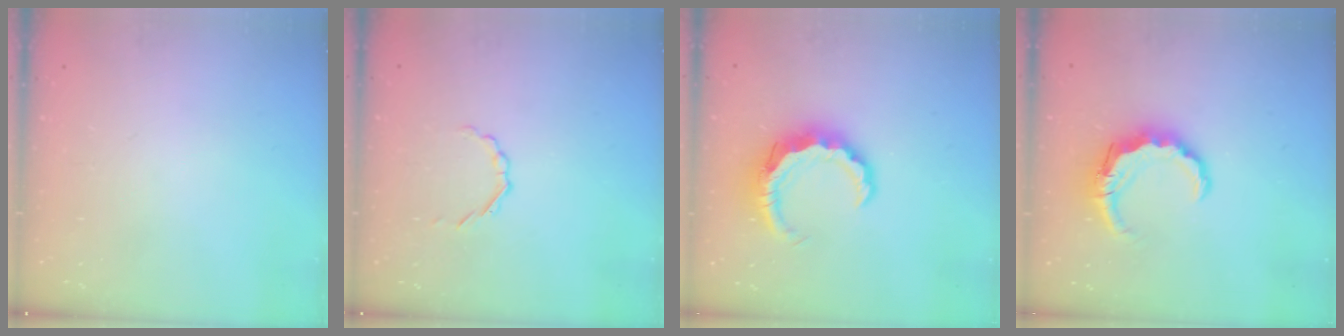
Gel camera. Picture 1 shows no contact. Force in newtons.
{"total": 1.8, "press": 1.7, "slide": 0.7}
{"total": 9.9, "press": 9.7, "slide": 1.6}
{"total": 8.2, "press": 8.2, "slide": 0.4}